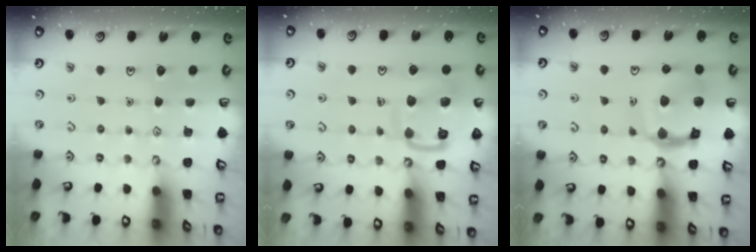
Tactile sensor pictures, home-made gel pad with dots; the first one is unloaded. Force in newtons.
{"total": 13.5, "press": 13.4, "slide": 1.3}
{"total": 14.9, "press": 14.8, "slide": 1.6}